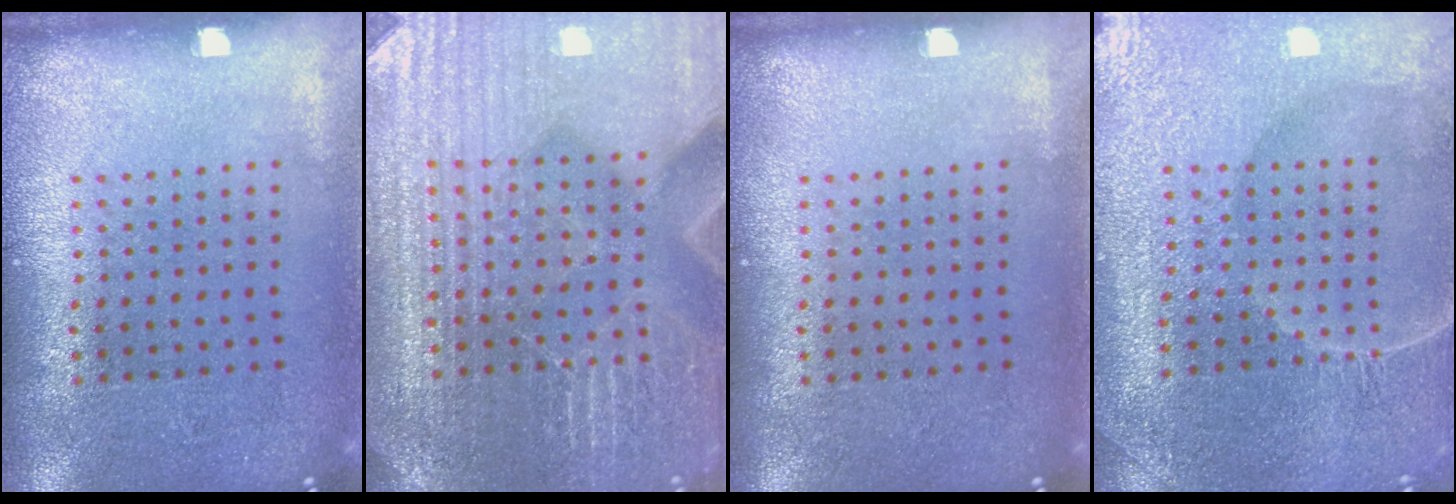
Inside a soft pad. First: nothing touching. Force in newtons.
{"total": 4.8, "press": 4.6, "slide": 1.4}
{"total": 0.0}
{"total": 4.3, "press": 4.2, "slide": 1.1}